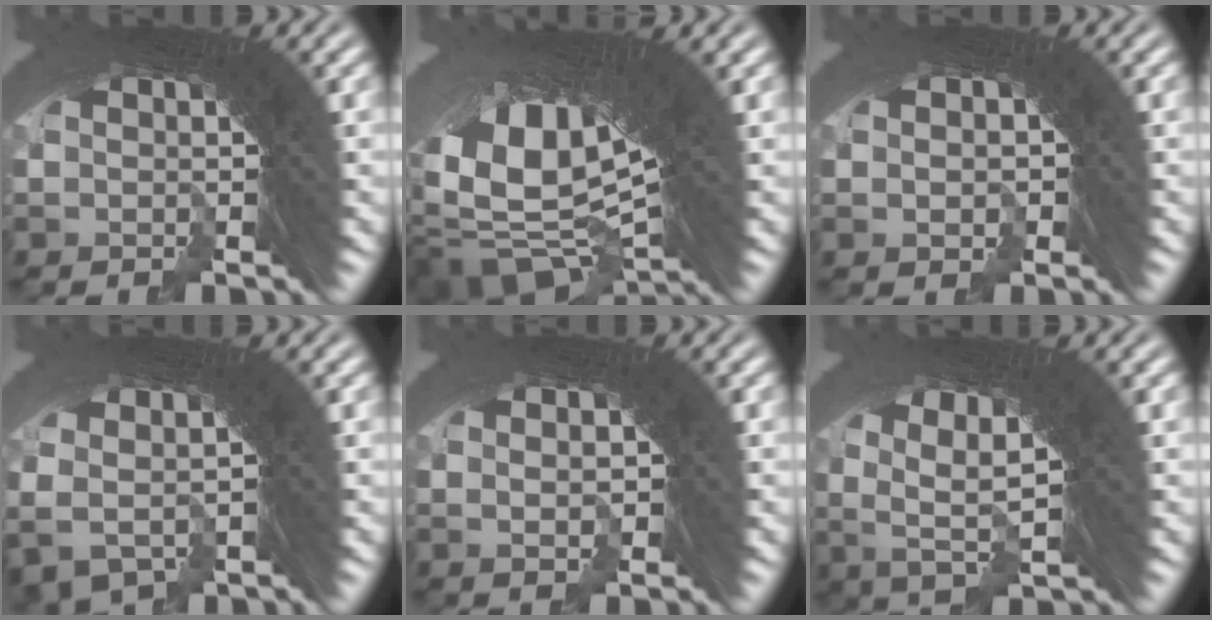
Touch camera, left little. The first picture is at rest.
{"total": 20.1, "force": [-0.3, 12.8, 15.5], "torque": [-0.332, -0.050, 0.018]}
{"total": 1.9, "force": [-0.9, 1.6, 0.1], "torque": [0.002, -0.001, -0.011]}
{"total": 6.3, "force": [0.0, 5.4, 3.3], "torque": [-0.094, -0.006, -0.001]}
{"total": 1.9, "force": [-0.2, 1.8, 0.6], "torque": [-0.003, 0.004, -0.004]}
{"total": 11.3, "force": [1.5, 7.8, 8.0], "torque": [-0.172, -0.015, 0.026]}